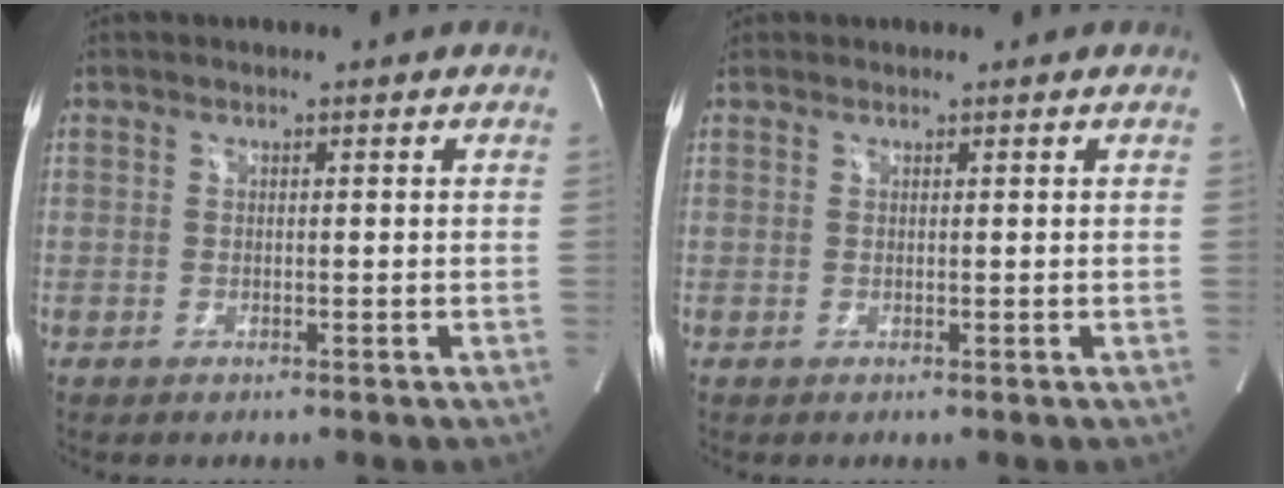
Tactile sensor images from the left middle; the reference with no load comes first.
{"total": 0.5, "force": [0.4, 0.3, -0.1], "torque": [-0.003, 0.007, 0.009]}